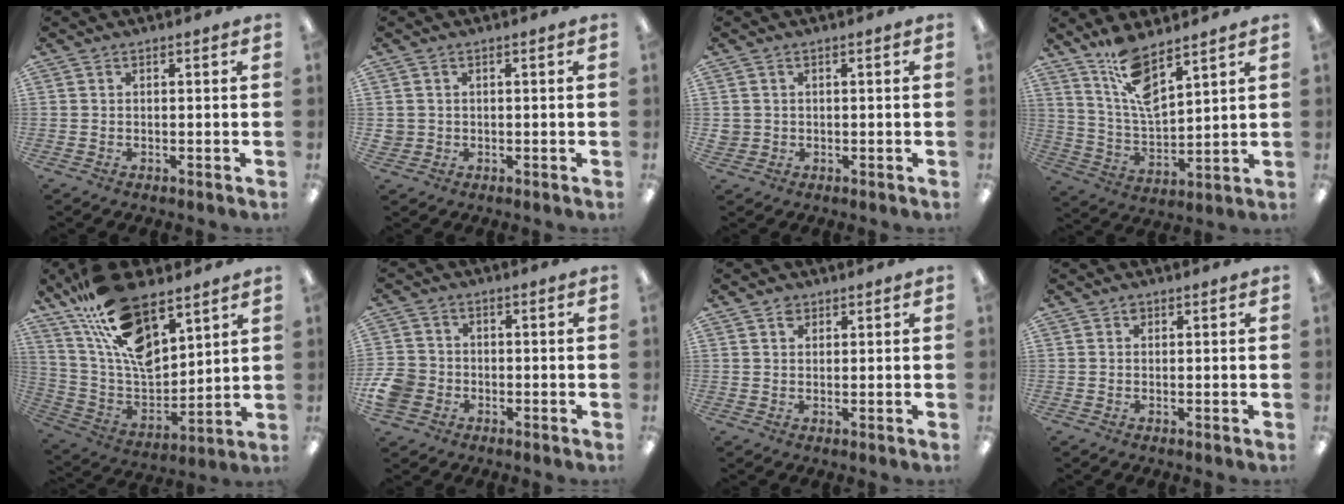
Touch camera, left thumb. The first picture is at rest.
{"total": 1.9, "force": [0.3, 1.8, 0.2], "torque": [-0.007, 0.002, 0.004]}
{"total": 1.9, "force": [0.3, 1.9, 0.3], "torque": [-0.007, 0.003, 0.004]}
{"total": 11.5, "force": [8.7, 3.5, 6.6], "torque": [-0.136, -0.044, 0.160]}
{"total": 19.6, "force": [12.6, 8.9, 12.1], "torque": [-0.228, -0.073, 0.227]}
{"total": 7.2, "force": [-2.1, 6.0, 3.2], "torque": [-0.081, 0.020, -0.037]}
{"total": 2.5, "force": [1.7, 1.7, 0.6], "torque": [-0.007, -0.004, 0.030]}
{"total": 0.9, "force": [0.5, 0.7, 0.4], "torque": [-0.002, -0.002, 0.007]}